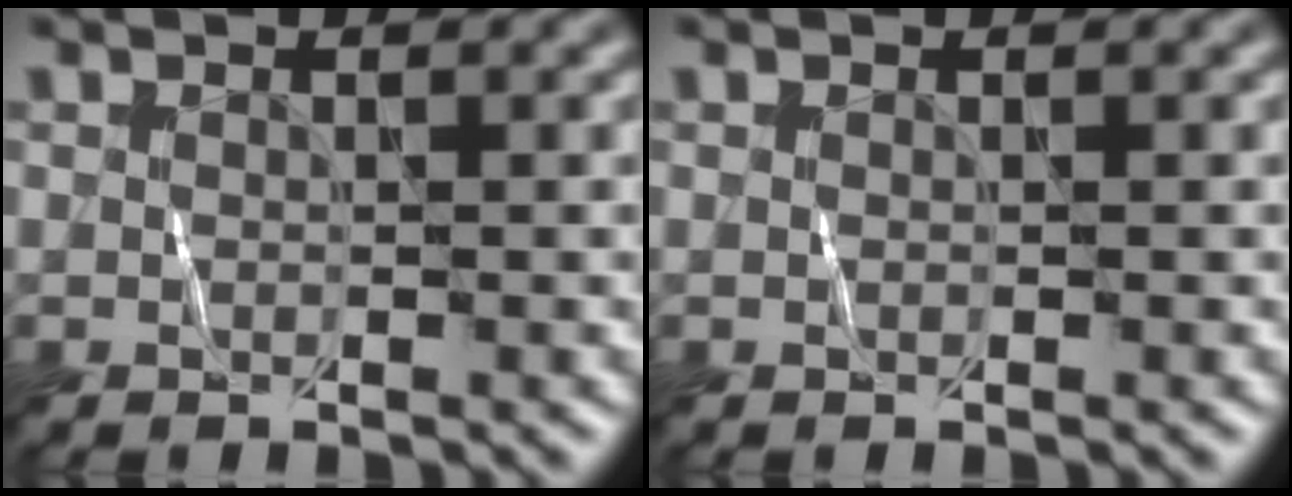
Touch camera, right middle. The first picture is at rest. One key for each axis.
{"total": 0.0}